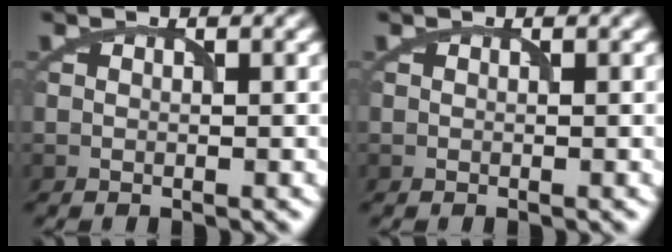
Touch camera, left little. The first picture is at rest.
{"total": 0.0}